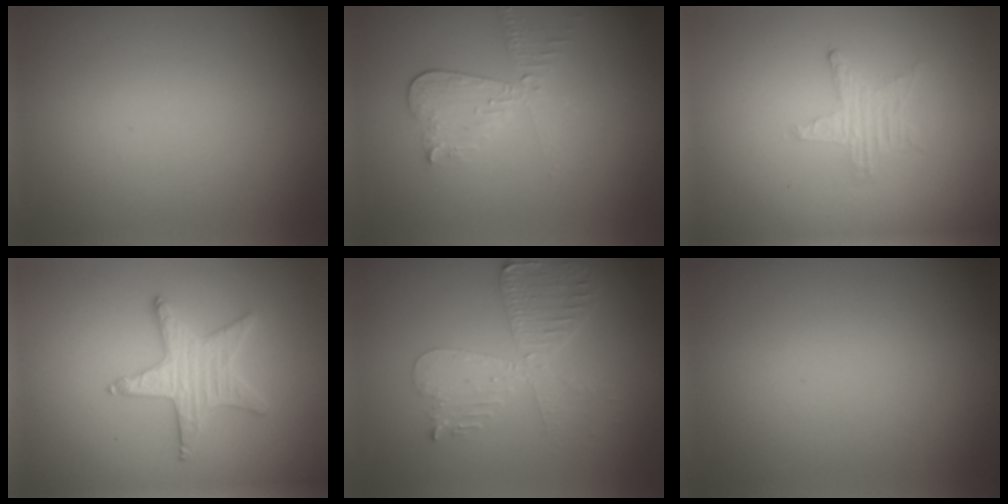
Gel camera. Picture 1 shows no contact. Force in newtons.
{"total": 3.0, "press": 2.6, "slide": 1.5}
{"total": 0.5, "press": 0.5, "slide": 0.1}
{"total": 3.1, "press": 3.1, "slide": 0.5}
{"total": 4.7, "press": 4.0, "slide": 2.4}
{"total": 0.0}